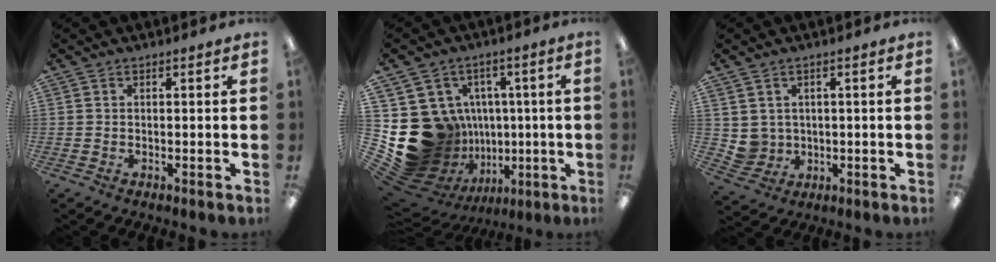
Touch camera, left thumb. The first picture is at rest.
{"total": 16.6, "force": [-1.3, 15.3, 6.3], "torque": [-0.133, -0.014, 0.019]}
{"total": 4.0, "force": [1.5, 3.6, 0.3], "torque": [-0.020, 0.000, 0.032]}